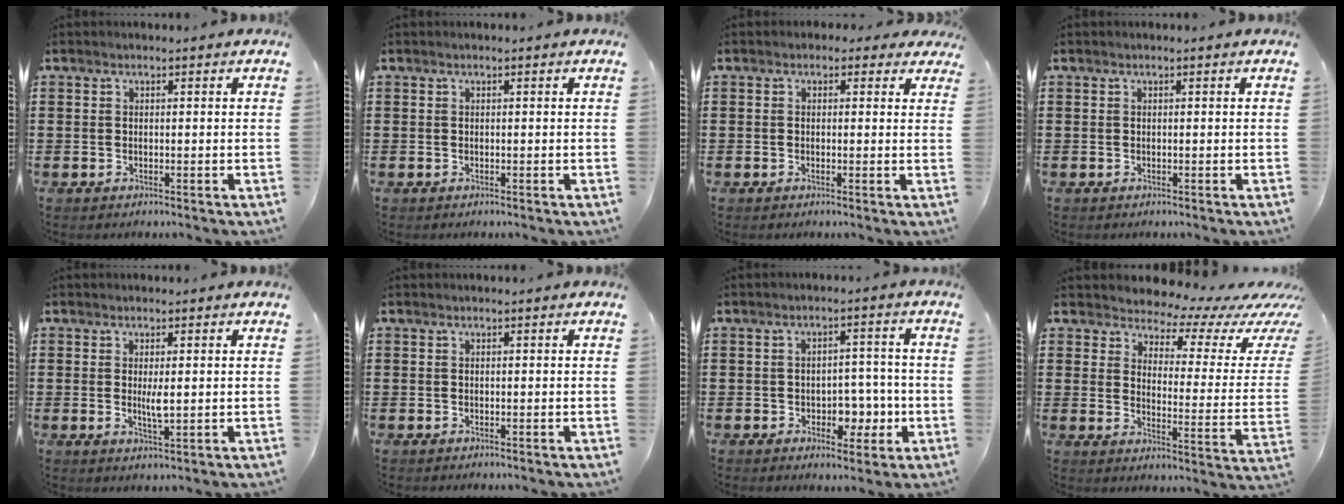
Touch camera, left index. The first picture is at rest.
{"total": 0.0}
{"total": 1.4, "force": [0.4, 1.3, 0.5], "torque": [-0.006, 0.005, 0.004]}
{"total": 0.0}
{"total": 2.9, "force": [0.2, 0.6, 2.9], "torque": [-0.055, -0.003, 0.003]}
{"total": 0.0}
{"total": 5.0, "force": [-1.5, 3.6, 3.0], "torque": [-0.045, 0.006, -0.032]}
{"total": 5.0, "force": [4.6, 1.5, 1.2], "torque": [-0.036, -0.041, 0.074]}